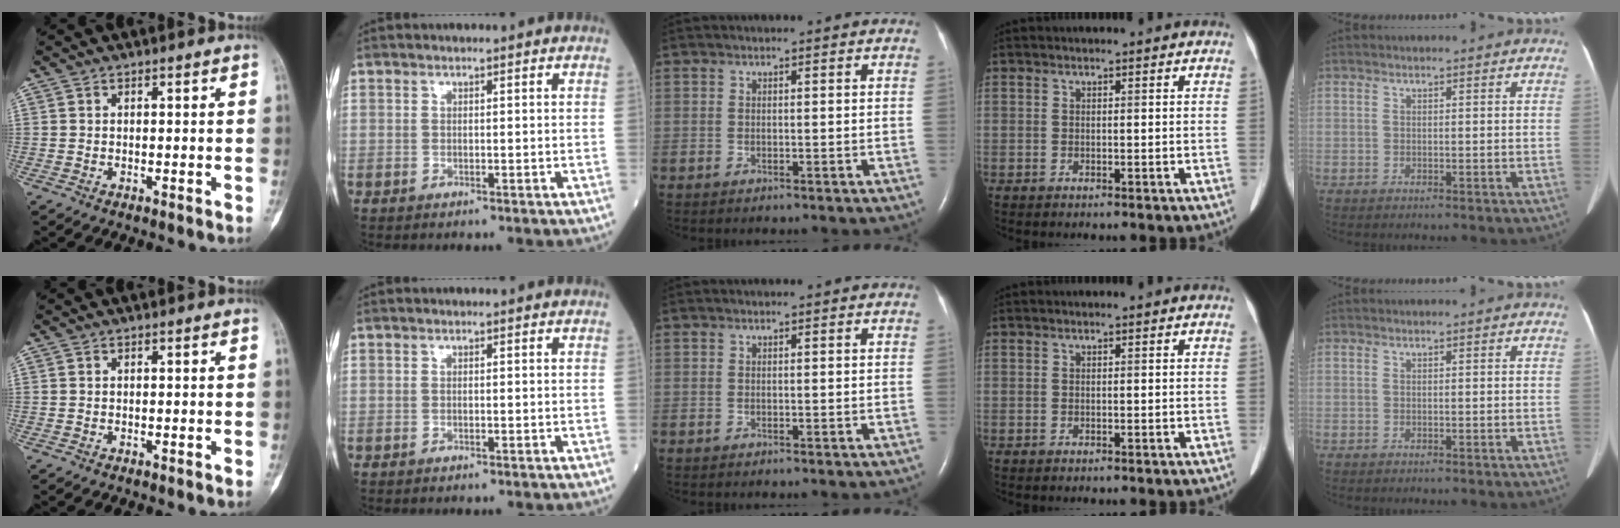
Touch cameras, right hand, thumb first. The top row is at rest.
{"index": {"total": 0.5, "force": [-0.1, 0.3, 0.4], "torque": [-0.016, -0.001, -0.001]}}